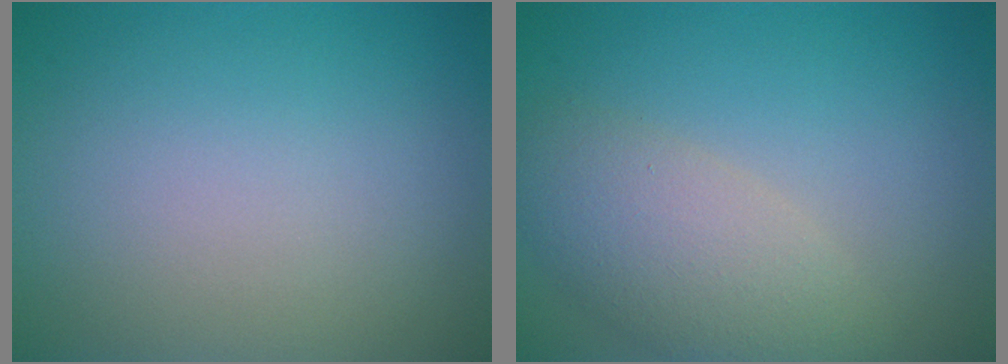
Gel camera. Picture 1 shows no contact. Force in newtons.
{"total": 4.9, "press": 4.9, "slide": 0.3}